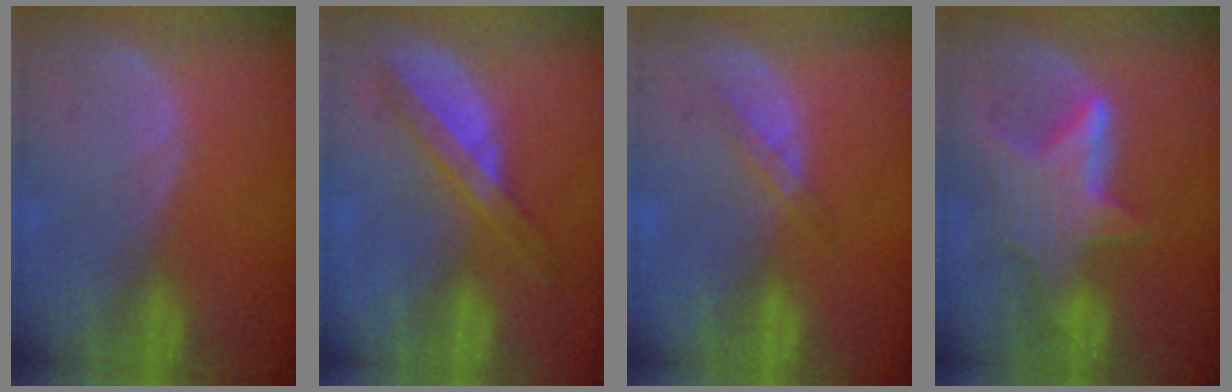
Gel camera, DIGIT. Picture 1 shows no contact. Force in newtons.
{"total": 5.9, "press": 5.4, "slide": 2.6}
{"total": 1.8, "press": 1.8, "slide": 0.2}
{"total": 6.5, "press": 6.4, "slide": 1.0}